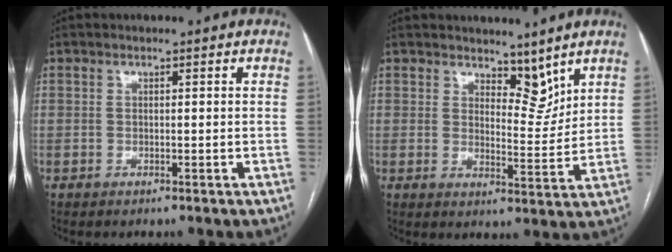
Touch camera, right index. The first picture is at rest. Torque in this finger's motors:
{"motor_torque": [-0.03, 0.05, 0.02, -0.01]}